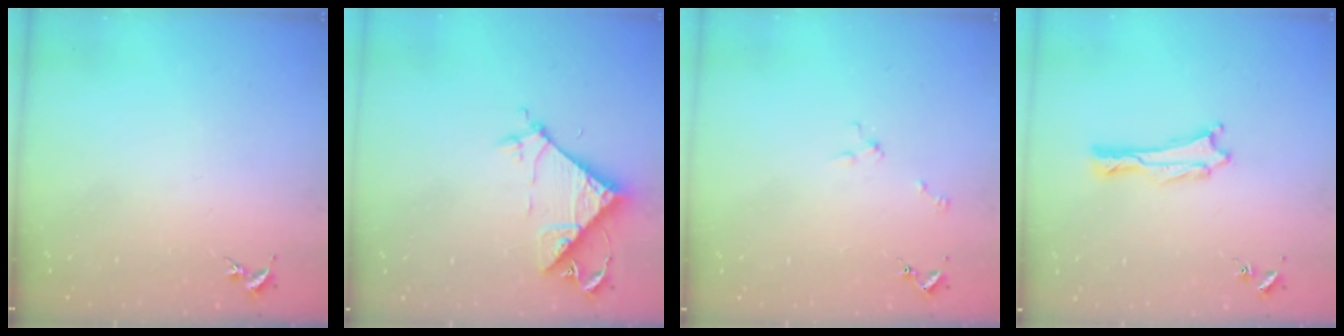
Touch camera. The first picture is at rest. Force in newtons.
{"total": 8.7, "press": 8.7, "slide": 0.4}
{"total": 2.0, "press": 2.0, "slide": 0.2}
{"total": 0.6, "press": 0.5, "slide": 0.1}